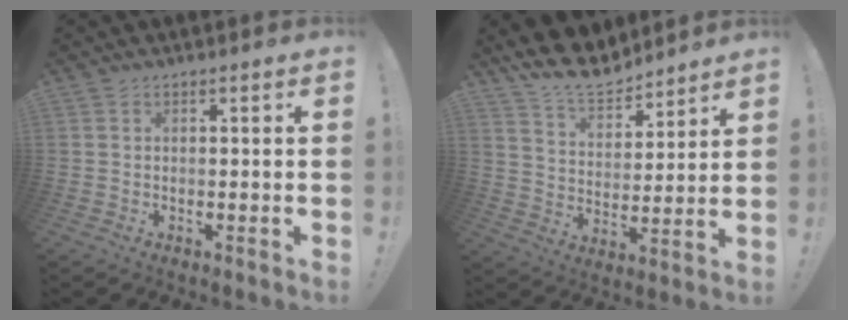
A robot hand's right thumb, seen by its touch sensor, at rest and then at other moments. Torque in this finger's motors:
{"motor_torque": [0.35, 1.07, 0.21, 0.25, 0.00]}